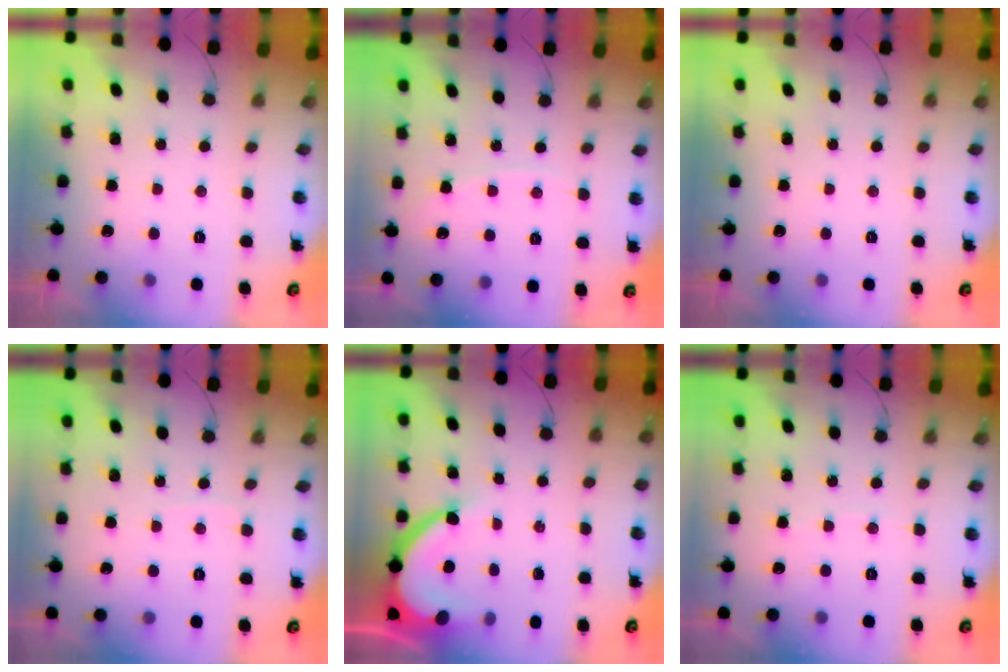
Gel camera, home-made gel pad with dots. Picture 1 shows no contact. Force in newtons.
{"total": 5.6, "press": 5.6, "slide": 0.8}
{"total": 0.0}
{"total": 2.2, "press": 2.2, "slide": 0.2}
{"total": 10.2, "press": 10.1, "slide": 0.9}
{"total": 2.3, "press": 2.3, "slide": 0.3}